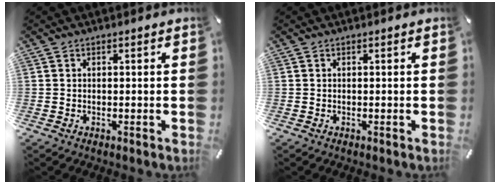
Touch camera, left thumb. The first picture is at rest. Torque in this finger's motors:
{"motor_torque": [0.00, 0.00, -0.02, 0.02, 0.00]}